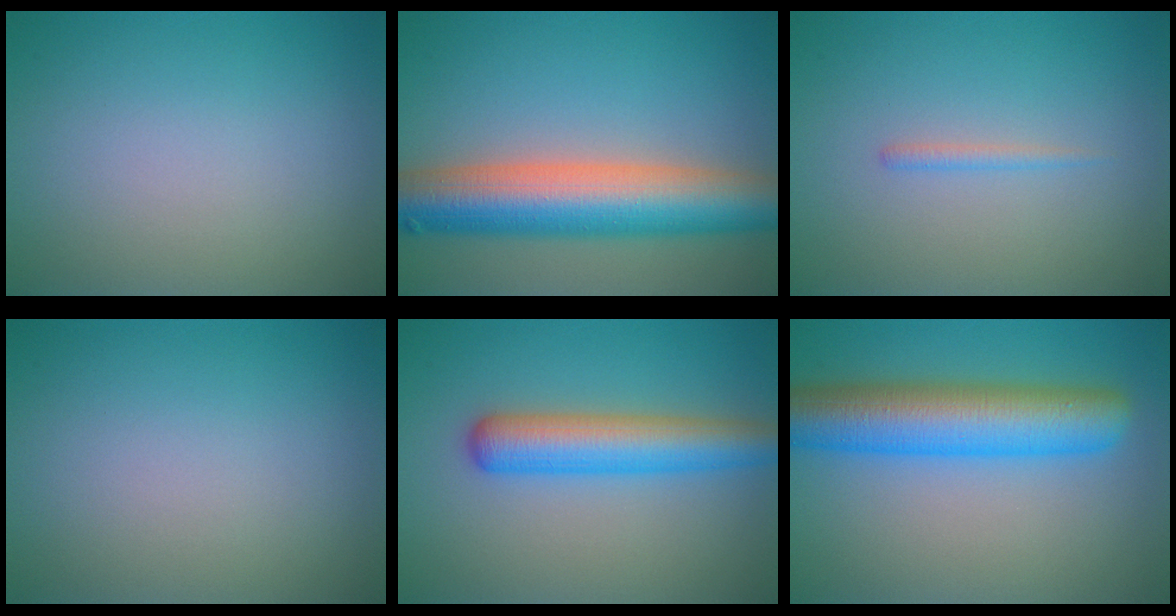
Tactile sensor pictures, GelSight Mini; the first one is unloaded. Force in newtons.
{"total": 10.1, "press": 10.1, "slide": 0.4}
{"total": 0.8, "press": 0.8, "slide": 0.1}
{"total": 0.0}
{"total": 5.5, "press": 5.5, "slide": 0.3}
{"total": 8.7, "press": 8.7, "slide": 0.2}